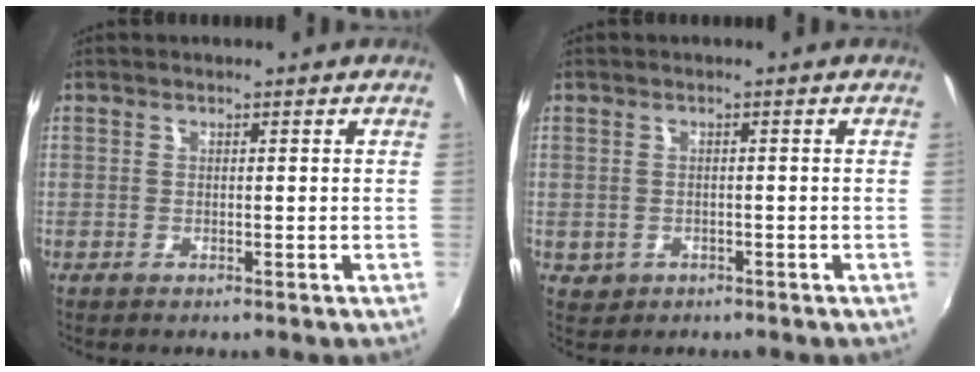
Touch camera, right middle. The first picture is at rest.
{"total": 2.6, "force": [-0.7, 2.3, 0.9], "torque": [-0.023, -0.002, -0.004]}